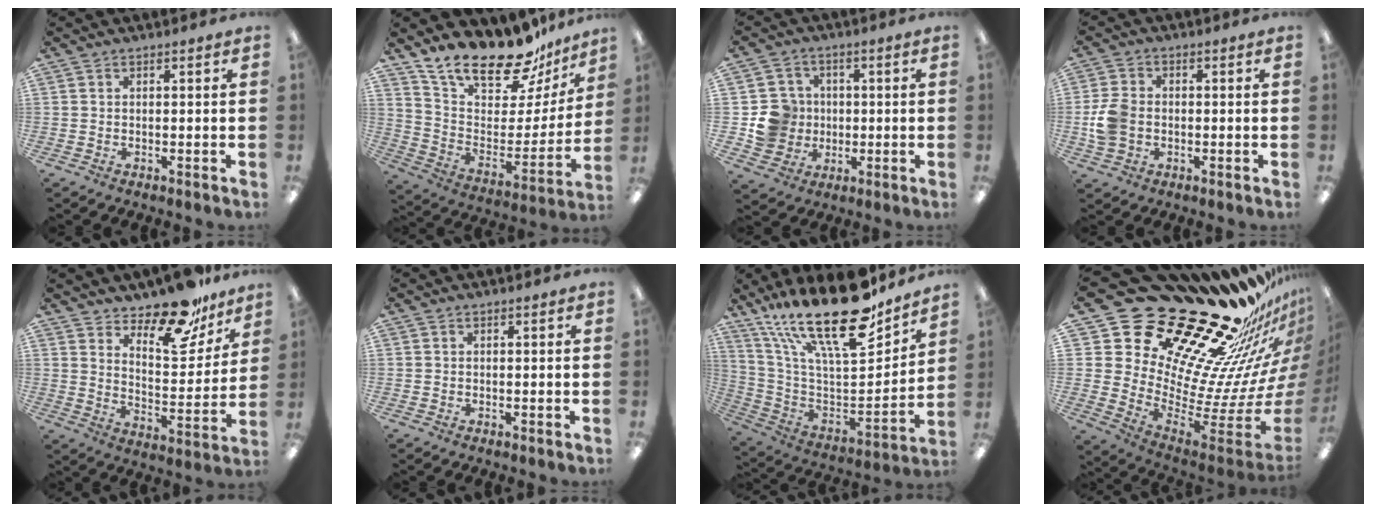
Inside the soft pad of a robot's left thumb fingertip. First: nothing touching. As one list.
[{"total": 21.1, "force": [18.0, 7.1, 8.4], "torque": [-0.139, -0.144, 0.313]}, {"total": 9.7, "force": [-0.6, 9.4, 2.1], "torque": [-0.051, 0.011, 0.001]}, {"total": 7.3, "force": [-0.9, 5.9, 4.2], "torque": [-0.085, 0.009, -0.015]}, {"total": 16.9, "force": [13.9, 6.3, 7.3], "torque": [-0.105, -0.101, 0.240]}, {"total": 0.0}, {"total": 26.9, "force": [18.8, 9.3, 16.8], "torque": [-0.293, -0.128, 0.320]}, {"total": 31.2, "force": [26.4, 11.4, 12.3], "torque": [-0.105, -0.277, 0.507]}]